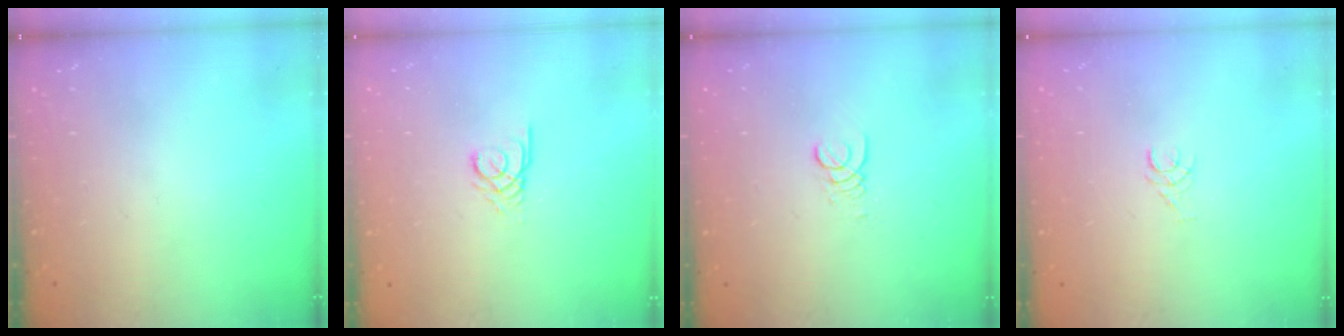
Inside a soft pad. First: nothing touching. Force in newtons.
{"total": 2.7, "press": 2.7, "slide": 0.3}
{"total": 1.4, "press": 1.4, "slide": 0.2}
{"total": 3.5, "press": 3.5, "slide": 0.3}